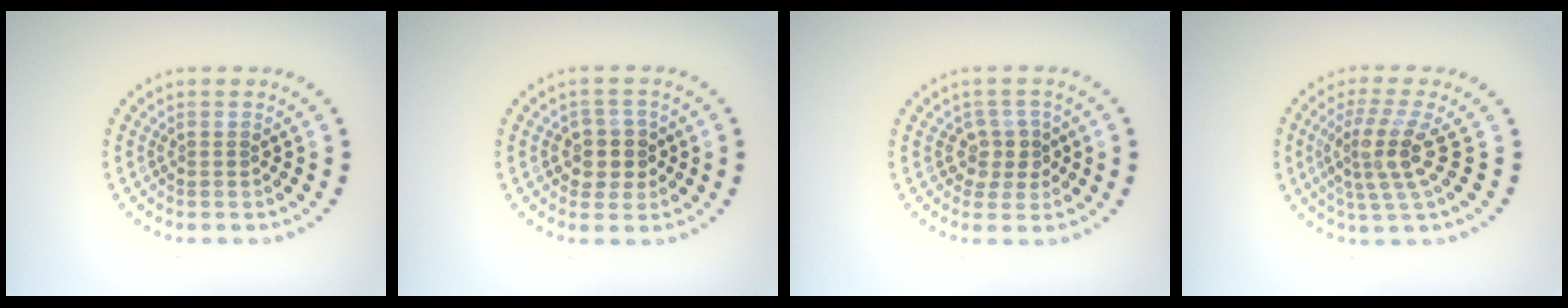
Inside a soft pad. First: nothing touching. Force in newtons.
{"total": 2.9, "press": 2.7, "slide": 1.2}
{"total": 2.3, "press": 1.9, "slide": 1.2}
{"total": 4.1, "press": 3.0, "slide": 2.9}